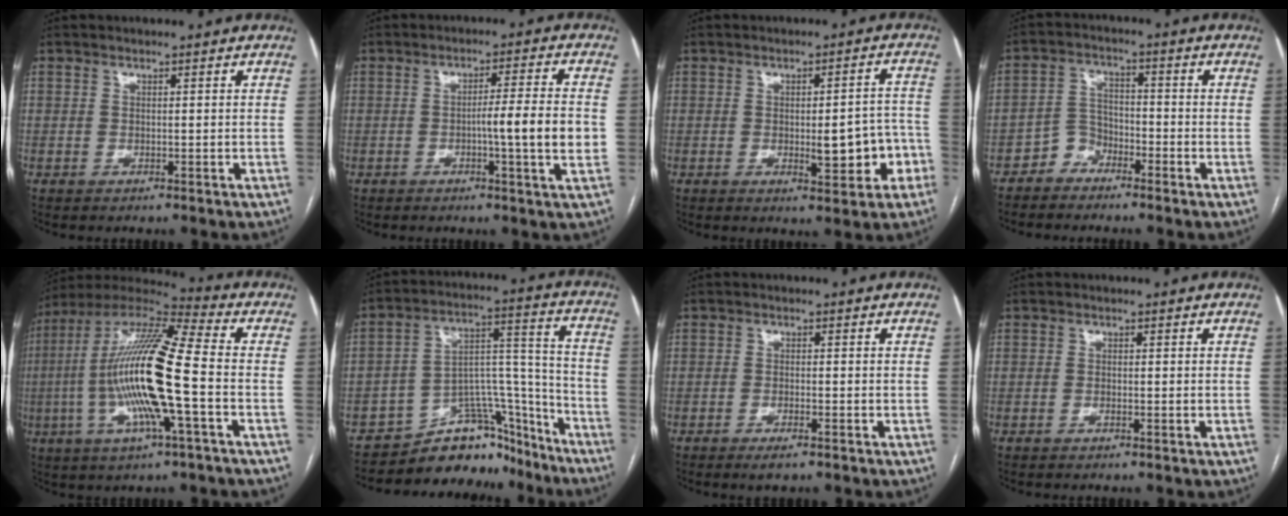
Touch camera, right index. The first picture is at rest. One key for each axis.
{"total": 7.9, "fx": -1.2, "fy": -0.6, "fz": 7.8, "tx": -0.114, "ty": 0.000, "tz": -0.020}
{"total": 7.6, "fx": -2.2, "fy": 2.4, "fz": 6.9, "tx": -0.081, "ty": 0.016, "tz": -0.020}
{"total": 3.9, "fx": -2.9, "fy": 2.5, "fz": 0.3, "tx": 0.004, "ty": 0.010, "tz": -0.058}
{"total": 19.5, "fx": -3.0, "fy": 1.6, "fz": 19.2, "tx": -0.381, "ty": -0.001, "tz": -0.063}
{"total": 14.7, "fx": -13.1, "fy": 5.6, "fz": 3.7, "tx": -0.033, "ty": 0.072, "tz": -0.202}
{"total": 2.3, "fx": -1.5, "fy": 0.3, "fz": 1.7, "tx": -0.032, "ty": -0.003, "tz": -0.024}
{"total": 0.7, "fx": -0.2, "fy": 0.1, "fz": 0.6, "tx": -0.012, "ty": -0.001, "tz": -0.002}